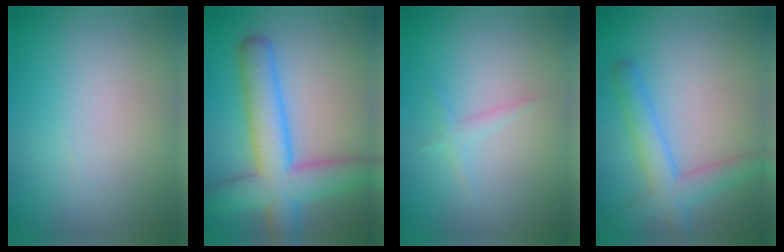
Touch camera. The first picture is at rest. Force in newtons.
{"total": 8.0, "press": 8.0, "slide": 0.4}
{"total": 0.9, "press": 0.9, "slide": 0.1}
{"total": 3.7, "press": 3.7, "slide": 0.2}